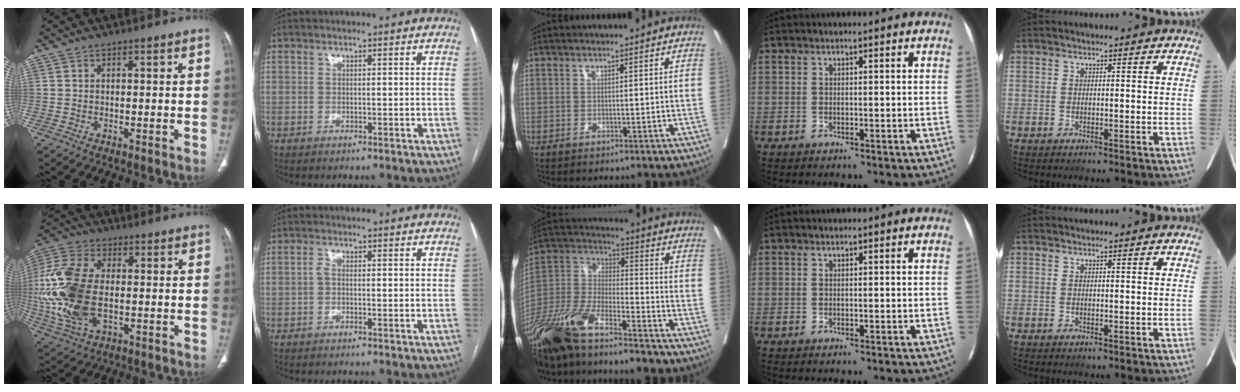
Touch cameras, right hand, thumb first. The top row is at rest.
{"thumb": {"total": 18.5, "force": [-1.3, 10.5, 15.2], "torque": [-0.345, 0.001, -0.020]}, "index": {"total": 1.0, "force": [-0.2, 0.4, 0.9], "torque": [-0.016, 0.003, -0.006]}, "middle": {"total": 20.7, "force": [-15.9, 4.9, 12.3], "torque": [-0.291, -0.029, -0.304]}}